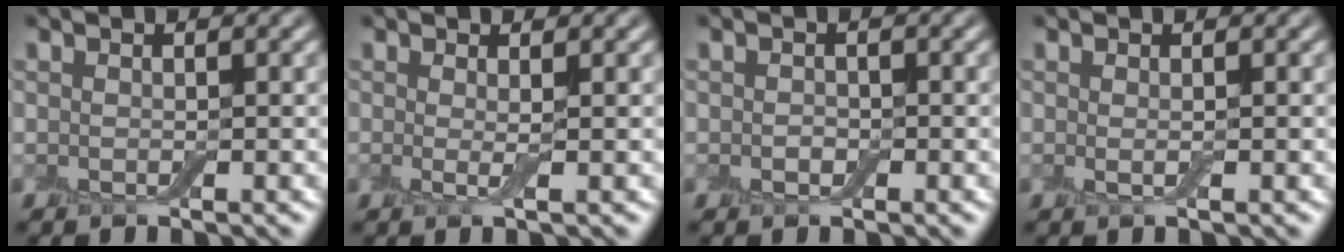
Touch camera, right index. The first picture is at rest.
{"total": 1.3, "force": [0.0, 0.1, 1.3], "torque": [-0.028, -0.008, -0.002]}
{"total": 0.7, "force": [-0.1, 0.6, 0.3], "torque": [-0.006, -0.003, -0.004]}
{"total": 0.8, "force": [0.0, 0.1, 0.8], "torque": [-0.015, -0.003, -0.001]}